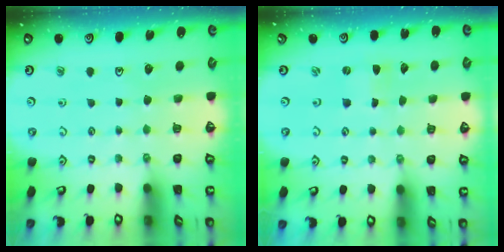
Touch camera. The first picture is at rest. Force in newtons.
{"total": 0.0}